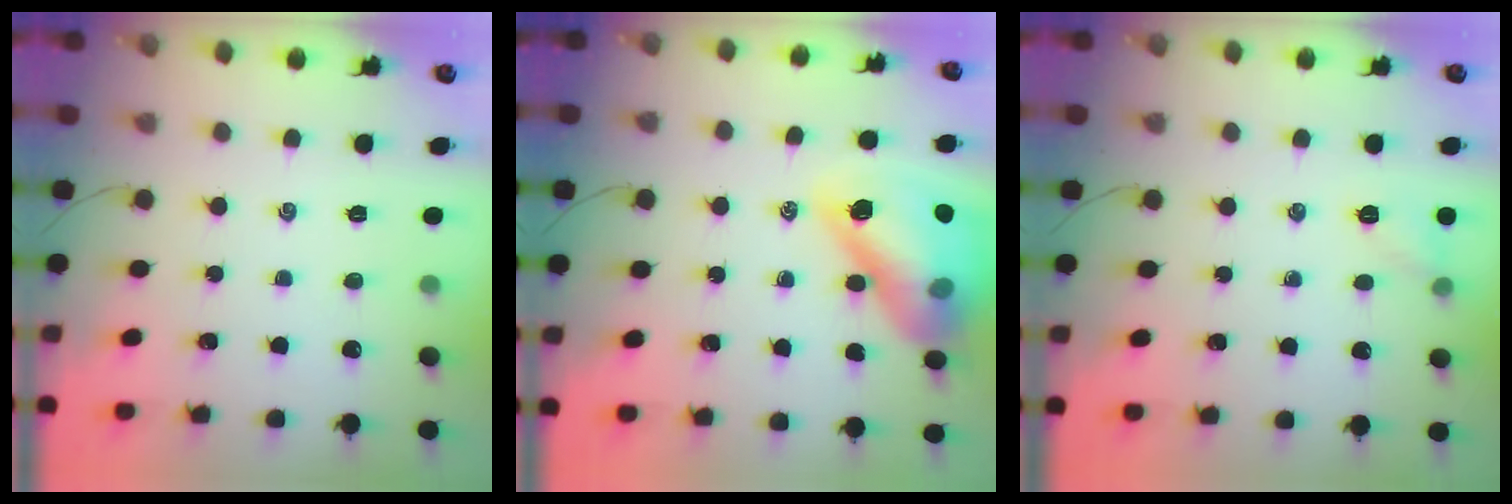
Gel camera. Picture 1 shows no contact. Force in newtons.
{"total": 20.1, "press": 19.9, "slide": 2.5}
{"total": 6.3, "press": 6.2, "slide": 1.0}